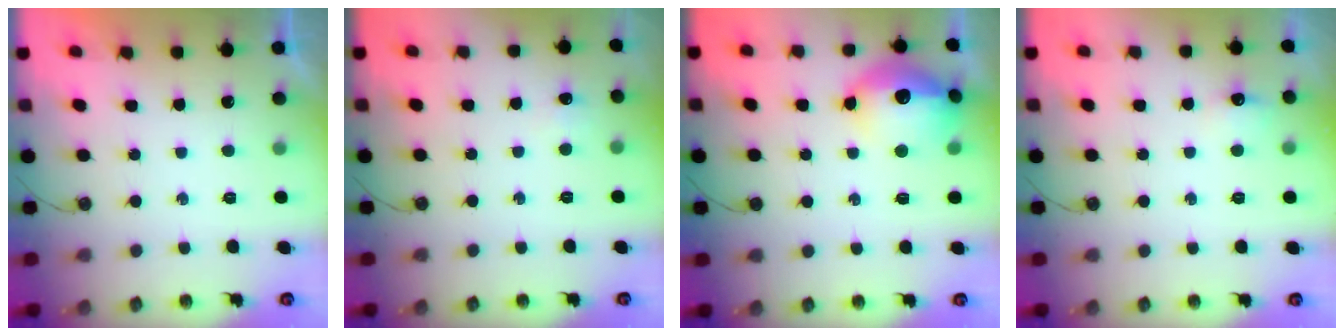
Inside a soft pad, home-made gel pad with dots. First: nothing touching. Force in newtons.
{"total": 4.8, "press": 4.3, "slide": 2.0}
{"total": 16.6, "press": 16.5, "slide": 1.4}
{"total": 5.3, "press": 5.3, "slide": 0.7}